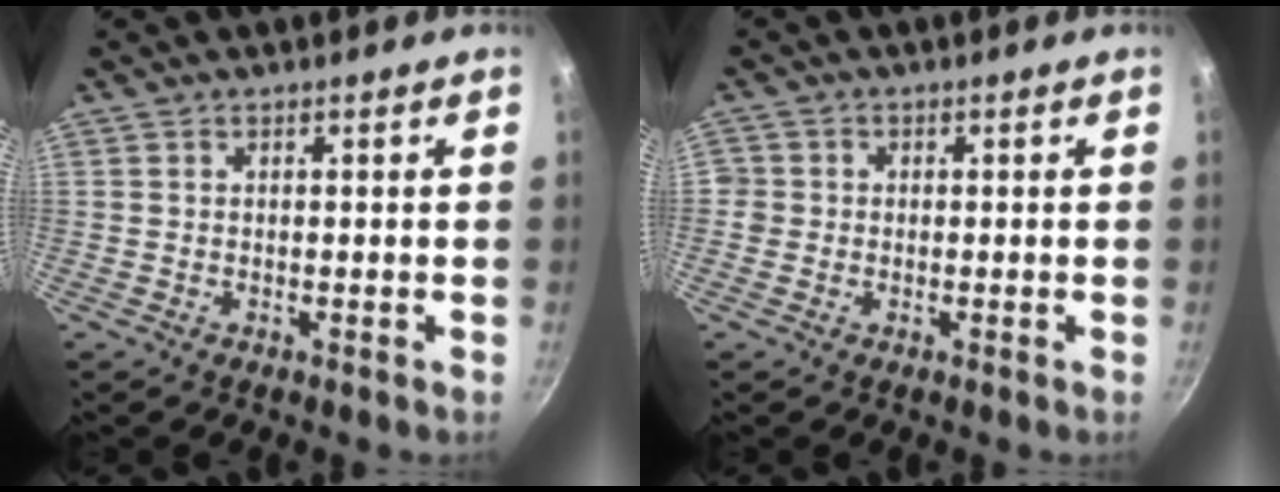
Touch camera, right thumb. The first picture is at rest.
{"total": 2.5, "force": [-0.2, 2.4, 0.4], "torque": [0.012, 0.008, -0.005]}